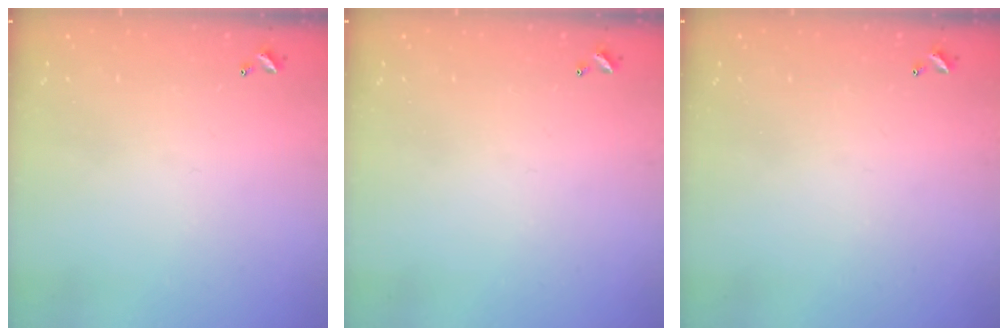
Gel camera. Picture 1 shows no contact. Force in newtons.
{"total": 0.0}
{"total": 0.0}